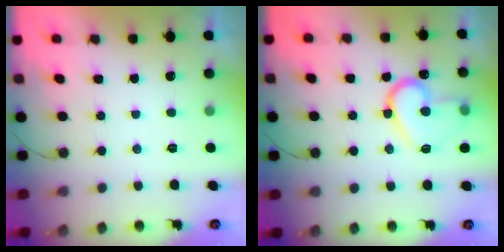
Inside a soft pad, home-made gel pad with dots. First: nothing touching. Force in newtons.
{"total": 14.3, "press": 14.2, "slide": 1.2}